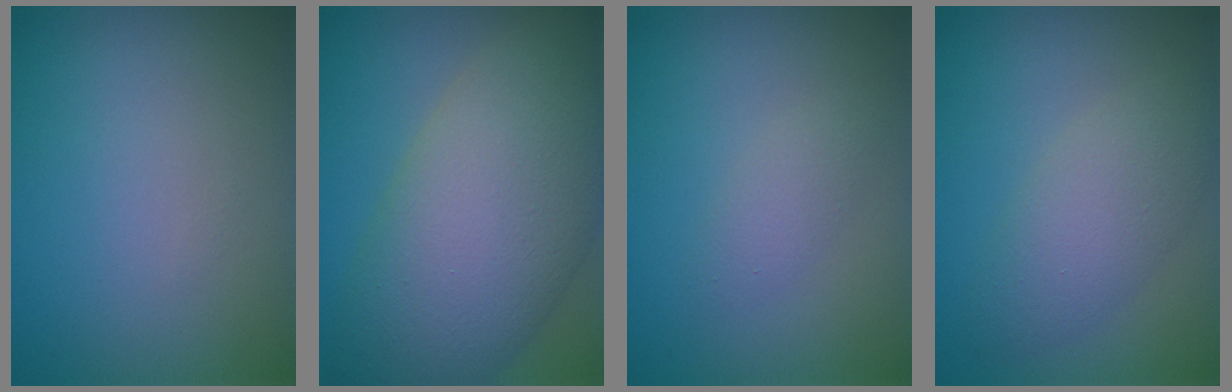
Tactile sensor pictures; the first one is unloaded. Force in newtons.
{"total": 11.9, "press": 11.8, "slide": 0.5}
{"total": 1.4, "press": 1.4, "slide": 0.1}
{"total": 3.8, "press": 3.8, "slide": 0.3}